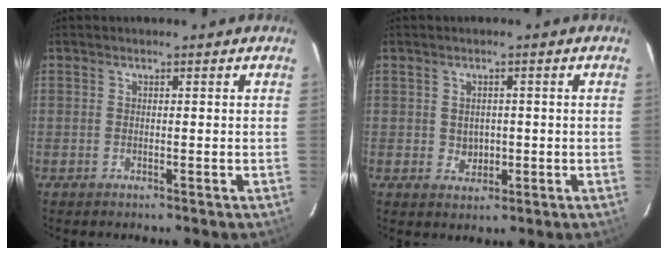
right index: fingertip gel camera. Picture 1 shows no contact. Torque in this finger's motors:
{"motor_torque": [-0.15, -0.09, 0.01, 0.00]}